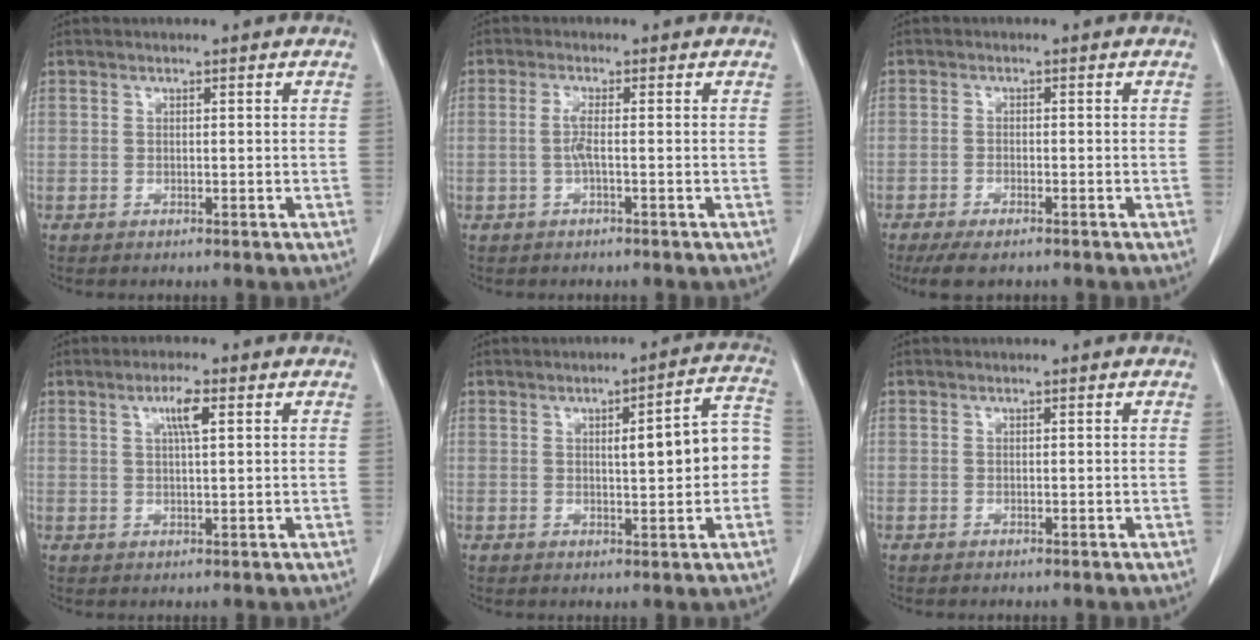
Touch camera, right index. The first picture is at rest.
{"total": 1.9, "force": [-0.2, -0.1, 1.9], "torque": [-0.039, 0.002, -0.004]}
{"total": 4.5, "force": [-3.4, 1.2, 2.7], "torque": [-0.049, -0.010, -0.055]}
{"total": 3.6, "force": [1.5, 0.3, 3.3], "torque": [-0.062, 0.001, 0.025]}
{"total": 9.0, "force": [0.2, 1.9, 8.8], "torque": [-0.111, 0.028, 0.003]}
{"total": 0.0}